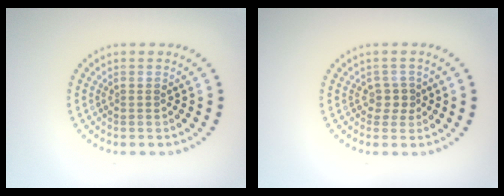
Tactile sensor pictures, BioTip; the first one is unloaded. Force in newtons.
{"total": 1.5, "press": 1.2, "slide": 0.9}